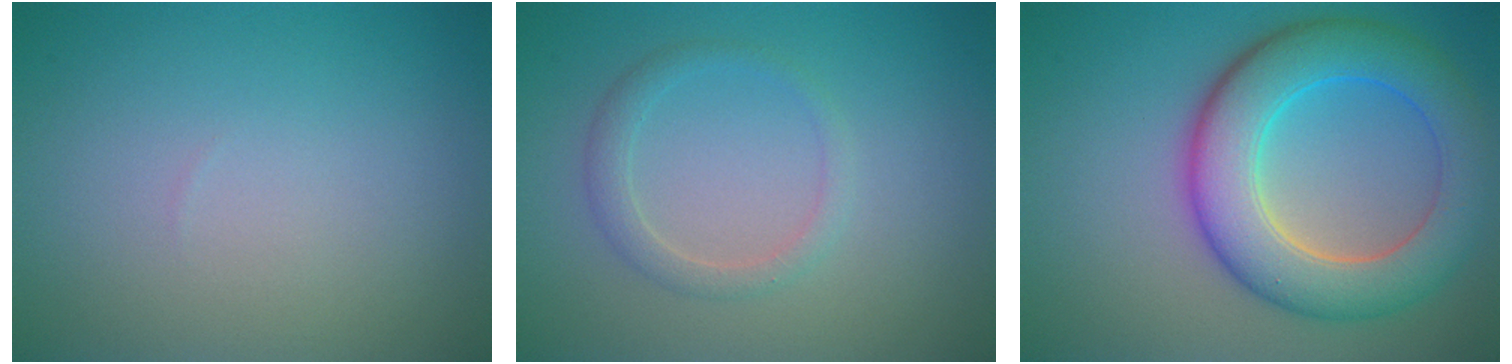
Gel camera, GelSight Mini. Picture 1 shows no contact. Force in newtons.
{"total": 1.7, "press": 1.7, "slide": 0.0}
{"total": 8.3, "press": 8.3, "slide": 0.1}